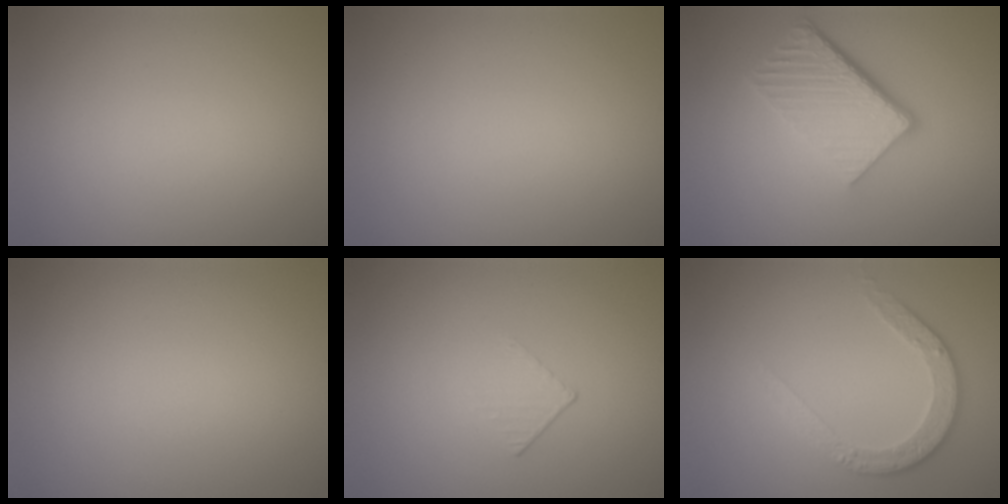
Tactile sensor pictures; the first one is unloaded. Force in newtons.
{"total": 0.0}
{"total": 5.7, "press": 3.9, "slide": 4.2}
{"total": 0.0}
{"total": 1.2, "press": 0.4, "slide": 1.2}
{"total": 3.5, "press": 2.8, "slide": 2.1}